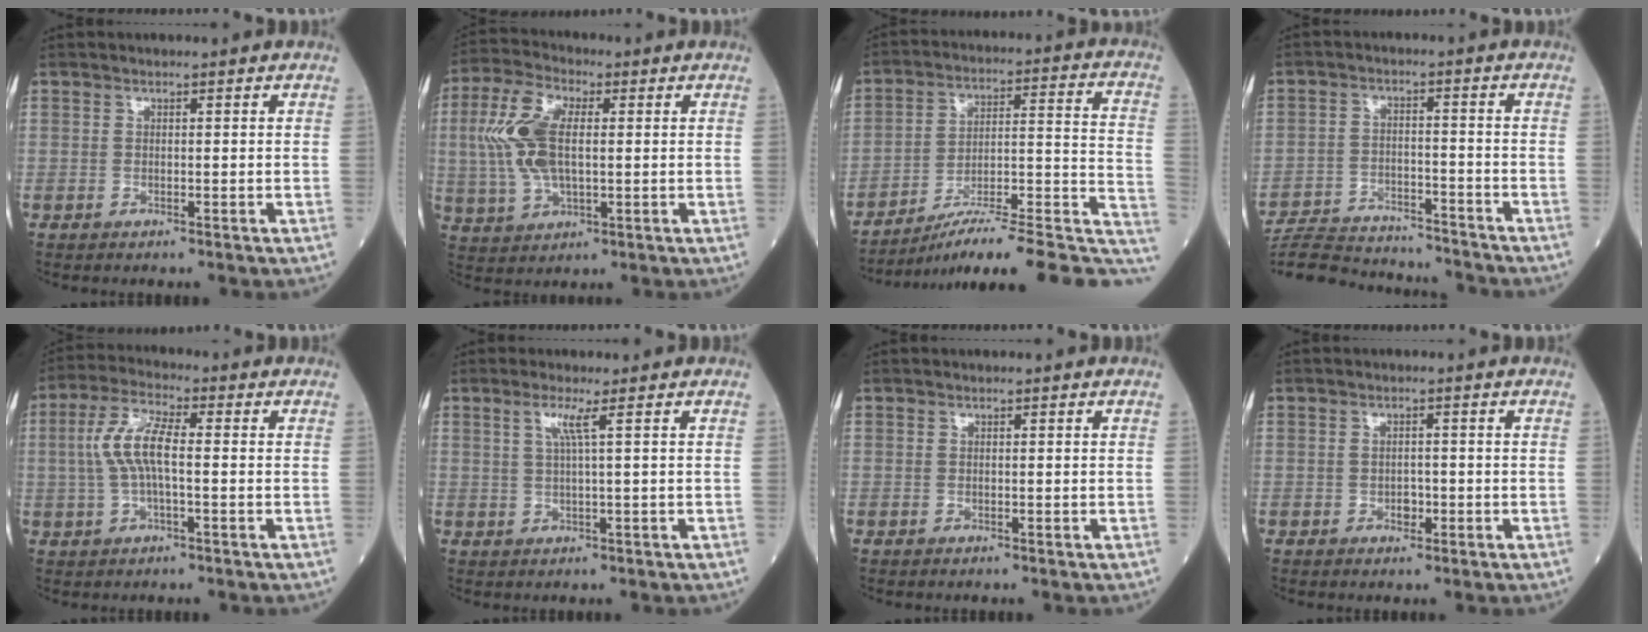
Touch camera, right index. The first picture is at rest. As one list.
[{"total": 10.5, "force": [1.1, 4.6, 9.3], "torque": [-0.222, 0.016, 0.025]}, {"total": 22.0, "force": [-17.0, 1.9, 13.9], "torque": [-0.131, 0.028, -0.248]}, {"total": 15.0, "force": [-14.4, 2.3, 3.5], "torque": [-0.069, 0.005, -0.219]}, {"total": 7.2, "force": [0.1, 1.9, 7.0], "torque": [-0.157, 0.017, -0.002]}, {"total": 2.7, "force": [1.1, -0.7, 2.4], "torque": [-0.052, 0.001, 0.022]}, {"total": 0.0}, {"total": 1.7, "force": [-0.6, 1.2, 1.0], "torque": [-0.015, 0.003, -0.007]}]